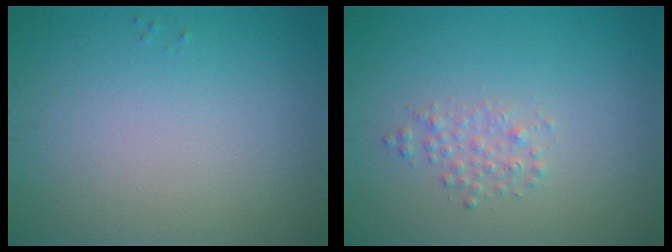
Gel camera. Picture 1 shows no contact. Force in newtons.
{"total": 1.4, "press": 1.4, "slide": 0.0}